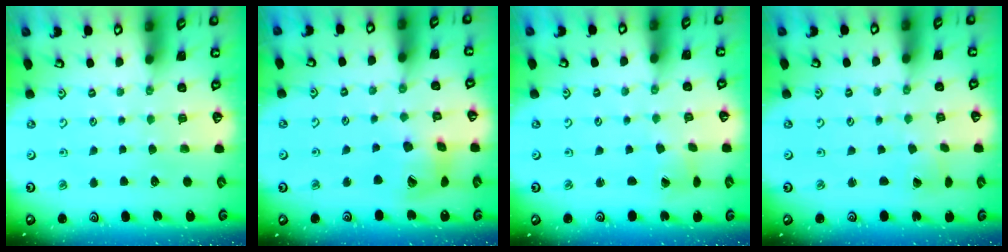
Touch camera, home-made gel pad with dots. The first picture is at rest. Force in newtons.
{"total": 13.3, "press": 13.1, "slide": 2.2}
{"total": 1.6, "press": 1.6, "slide": 0.2}
{"total": 1.5, "press": 1.5, "slide": 0.0}